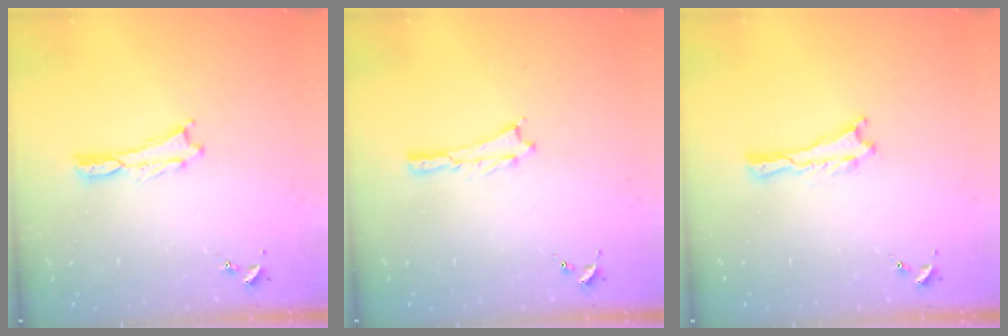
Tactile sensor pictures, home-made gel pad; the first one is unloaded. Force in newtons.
{"total": 0.0}
{"total": 0.0}